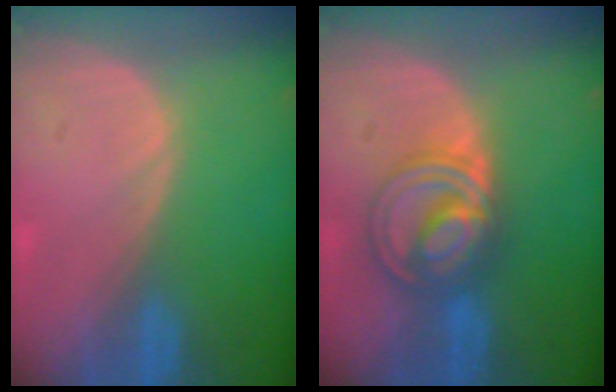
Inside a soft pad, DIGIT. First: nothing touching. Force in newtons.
{"total": 7.4, "press": 7.3, "slide": 0.4}